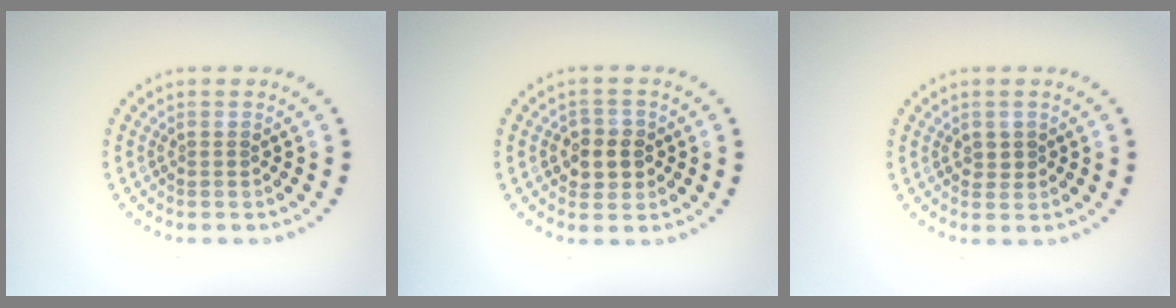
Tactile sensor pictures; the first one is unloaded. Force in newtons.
{"total": 2.8, "press": 2.7, "slide": 0.8}
{"total": 0.8, "press": 0.8, "slide": 0.2}